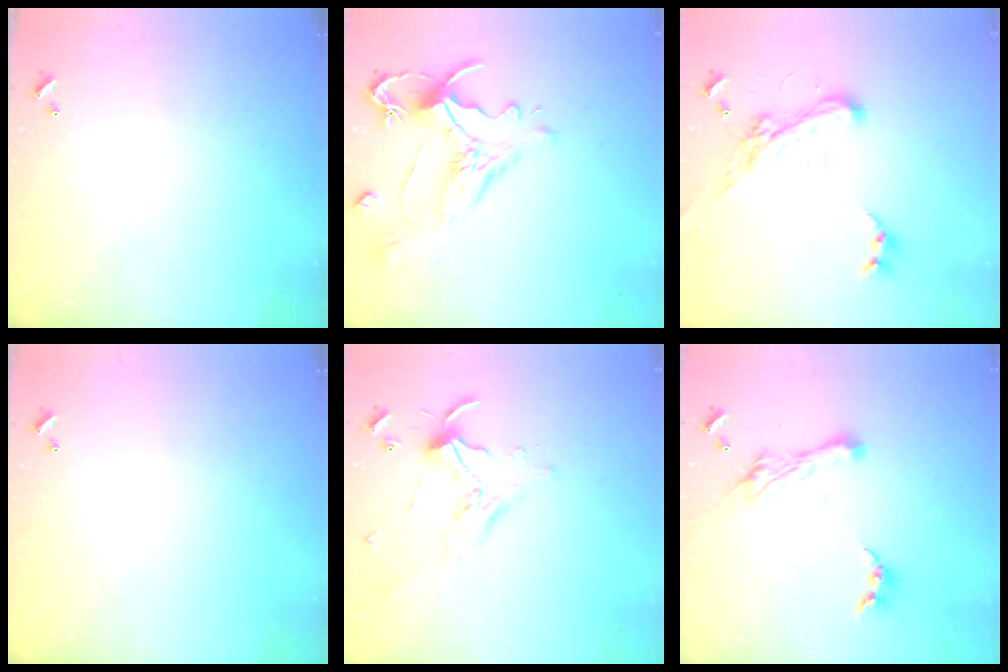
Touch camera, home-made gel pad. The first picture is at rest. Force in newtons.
{"total": 1.5, "press": 0.2, "slide": 1.5}
{"total": 5.1, "press": 4.8, "slide": 1.6}
{"total": 0.0}
{"total": 1.8, "press": 1.8, "slide": 0.2}
{"total": 7.9, "press": 7.8, "slide": 1.1}